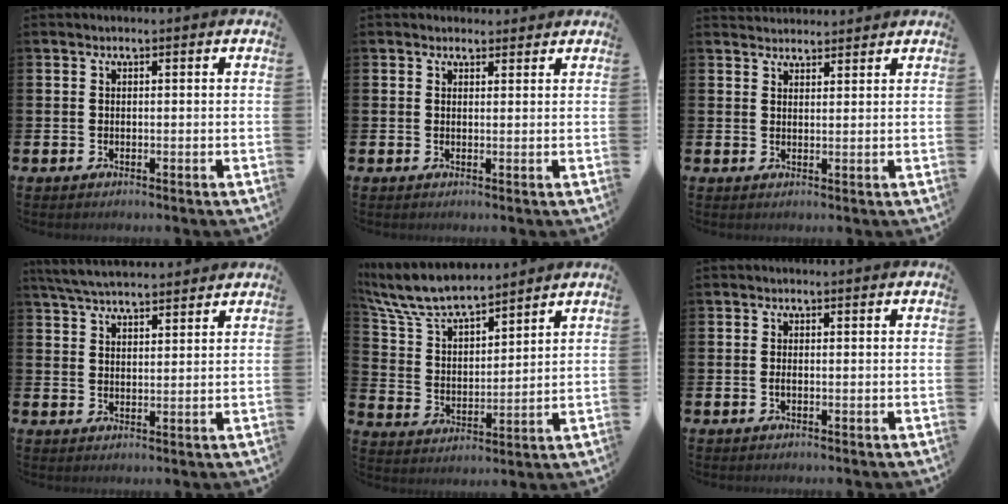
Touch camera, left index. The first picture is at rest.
{"total": 1.6, "force": [1.4, 0.7, 0.0], "torque": [0.007, 0.000, 0.024]}
{"total": 2.4, "force": [2.3, 0.6, -0.2], "torque": [0.008, -0.011, 0.042]}
{"total": 5.0, "force": [4.8, 0.6, 1.0], "torque": [-0.040, -0.018, 0.089]}
{"total": 8.5, "force": [7.8, 1.8, 2.8], "torque": [-0.092, -0.045, 0.140]}
{"total": 0.6, "force": [-0.2, 0.2, 0.5], "torque": [-0.018, 0.002, -0.002]}